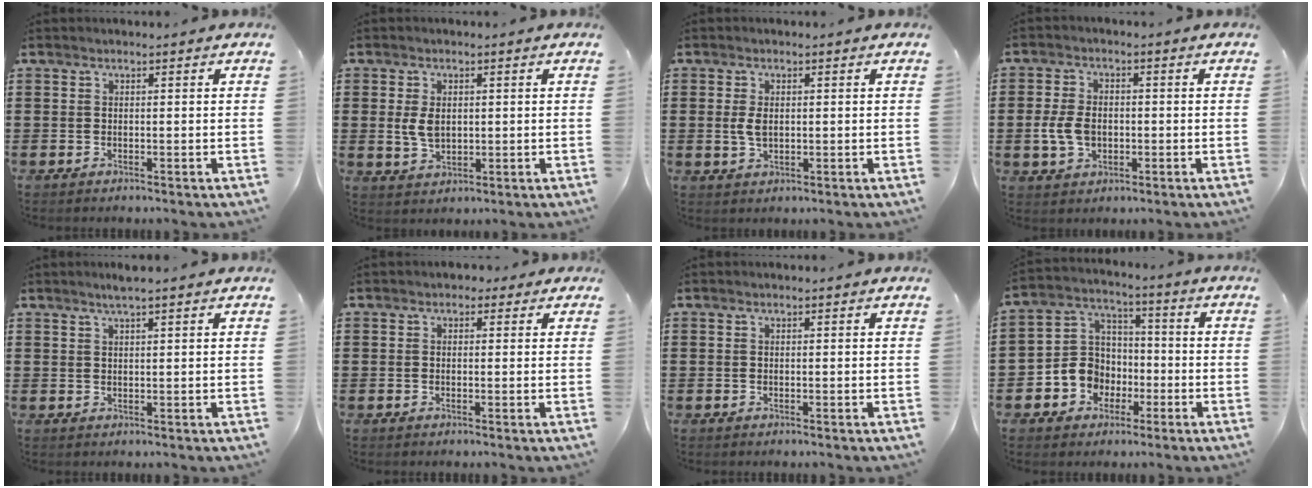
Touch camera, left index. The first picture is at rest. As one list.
[{"total": 4.1, "force": [0.4, 2.5, 3.2], "torque": [-0.080, 0.002, 0.002]}, {"total": 2.9, "force": [0.2, 1.7, 2.4], "torque": [-0.065, 0.000, -0.001]}, {"total": 5.2, "force": [-0.8, 3.6, 3.6], "torque": [-0.091, 0.002, -0.020]}, {"total": 2.0, "force": [1.5, -0.1, 1.3], "torque": [-0.026, 0.001, 0.028]}, {"total": 1.2, "force": [0.1, 1.1, 0.4], "torque": [-0.012, 0.007, 0.000]}, {"total": 0.0}, {"total": 7.6, "force": [-2.6, 6.9, 1.9], "torque": [-0.080, 0.009, -0.053]}]